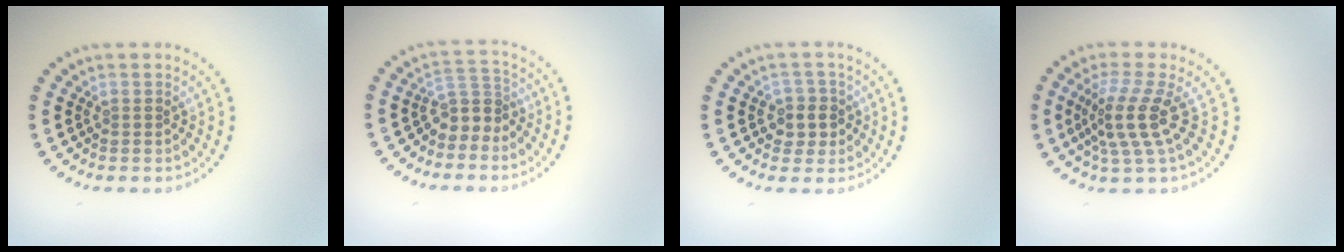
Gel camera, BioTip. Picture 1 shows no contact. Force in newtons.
{"total": 2.8, "press": 2.1, "slide": 1.8}
{"total": 2.3, "press": 2.1, "slide": 0.9}
{"total": 3.9, "press": 2.8, "slide": 2.7}